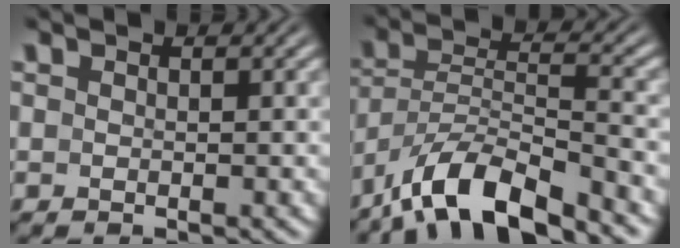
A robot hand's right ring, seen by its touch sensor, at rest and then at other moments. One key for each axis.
{"total": 7.1, "fx": -4.9, "fy": 3.0, "fz": 4.1, "tx": -0.090, "ty": -0.035, "tz": -0.065}